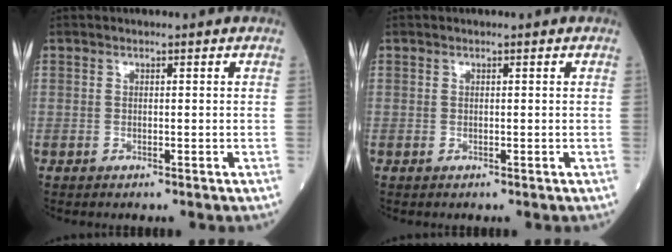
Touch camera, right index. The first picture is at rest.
{"total": 0.0}